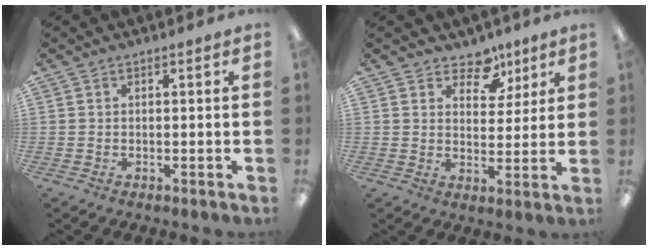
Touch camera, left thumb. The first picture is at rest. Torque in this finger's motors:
{"motor_torque": [-0.32, -0.25, -0.63, -0.12, -0.02]}